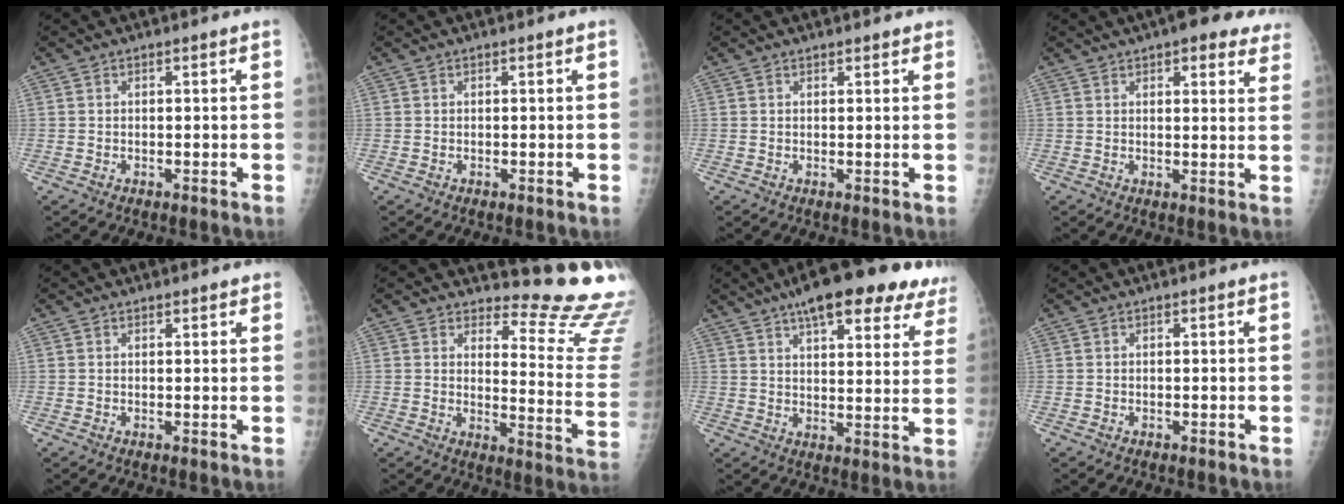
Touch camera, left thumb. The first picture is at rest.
{"total": 0.0}
{"total": 1.5, "force": [1.3, 0.5, 0.6], "torque": [-0.001, -0.004, 0.014]}
{"total": 13.0, "force": [9.4, 3.9, 8.1], "torque": [-0.066, -0.022, 0.101]}
{"total": 1.3, "force": [1.1, 0.4, 0.5], "torque": [-0.004, -0.004, 0.014]}
{"total": 15.6, "force": [15.2, 1.3, 2.9], "torque": [-0.005, -0.201, 0.162]}
{"total": 22.2, "force": [15.5, 6.8, 14.3], "torque": [-0.168, -0.030, 0.199]}
{"total": 0.0}